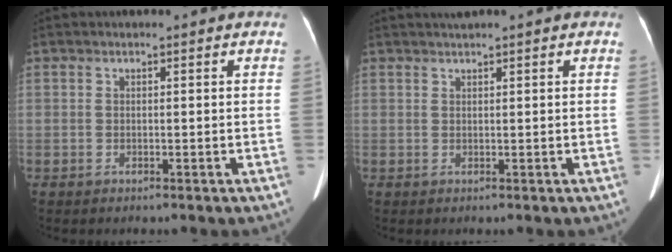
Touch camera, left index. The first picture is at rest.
{"total": 1.8, "force": [1.5, -0.2, 0.9], "torque": [-0.012, 0.018, 0.029]}